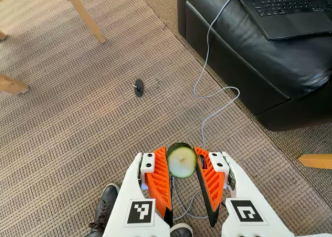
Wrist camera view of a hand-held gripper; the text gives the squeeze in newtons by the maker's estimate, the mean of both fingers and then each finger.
{"total": 10.2, "left": 10.0, "right": 10.4}